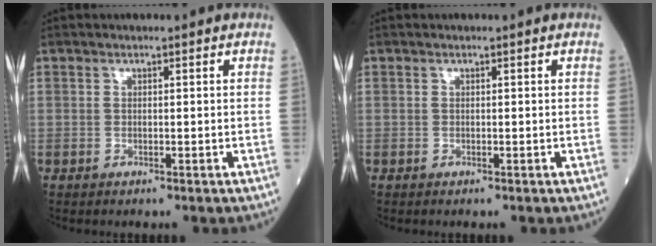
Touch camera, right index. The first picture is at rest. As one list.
[{"total": 0.0}]